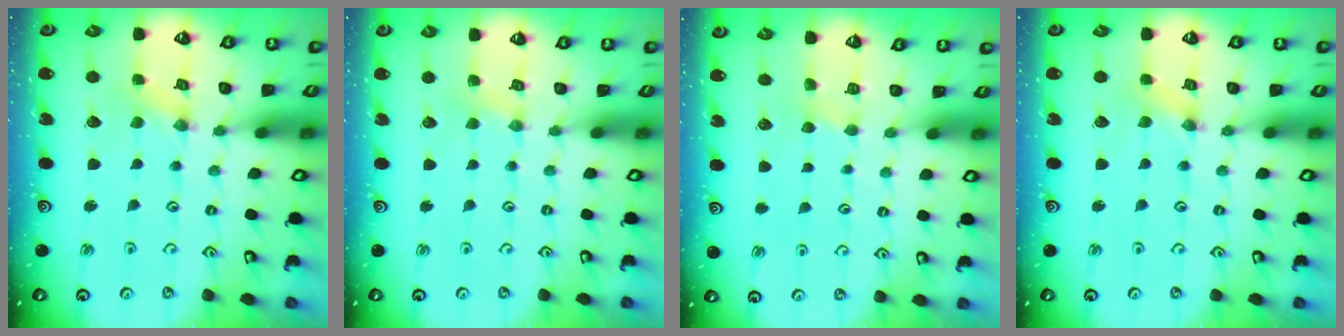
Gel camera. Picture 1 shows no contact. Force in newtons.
{"total": 1.8, "press": 1.7, "slide": 0.2}
{"total": 2.5, "press": 2.5, "slide": 0.3}
{"total": 0.0}